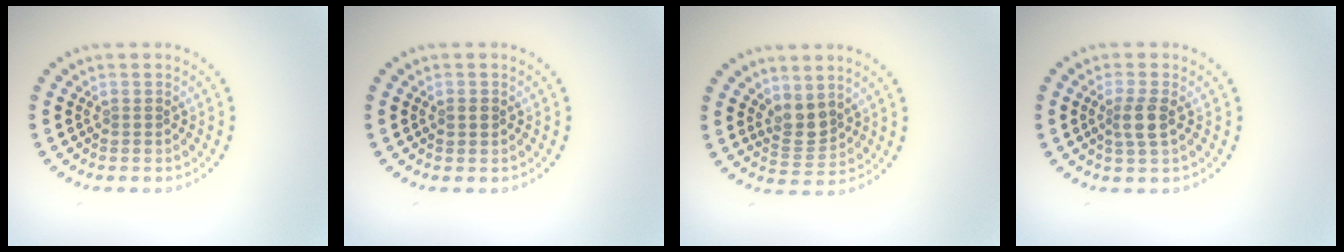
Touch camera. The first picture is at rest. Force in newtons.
{"total": 1.1, "press": 1.1, "slide": 0.1}
{"total": 2.7, "press": 2.2, "slide": 1.5}
{"total": 2.2, "press": 1.9, "slide": 1.1}